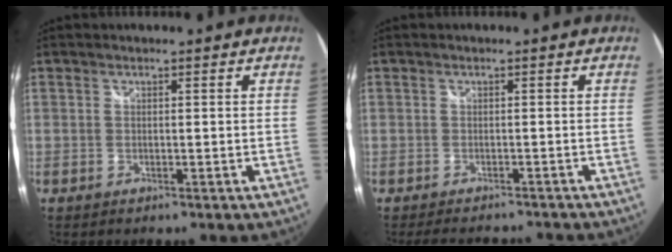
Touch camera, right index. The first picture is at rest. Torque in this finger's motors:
{"motor_torque": [-1.95, -0.19, -0.97, -0.21]}